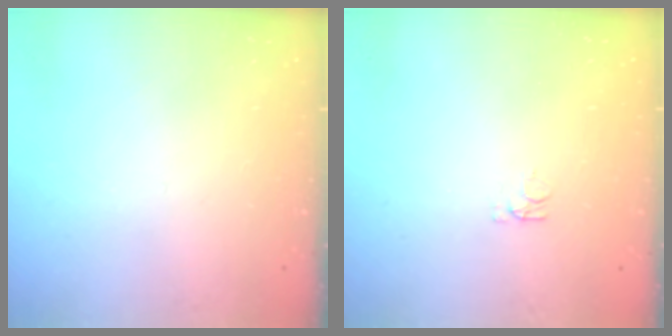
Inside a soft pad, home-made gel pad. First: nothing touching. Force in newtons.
{"total": 4.1, "press": 4.1, "slide": 0.6}